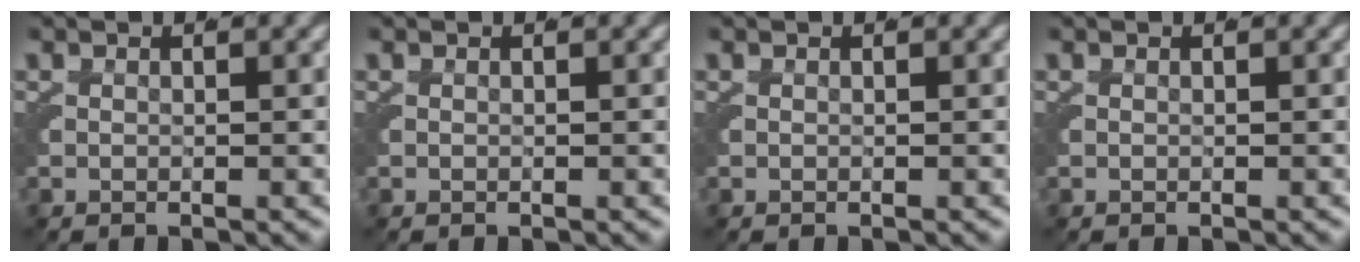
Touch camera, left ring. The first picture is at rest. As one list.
[{"total": 0.0}, {"total": 0.0}, {"total": 0.0}]